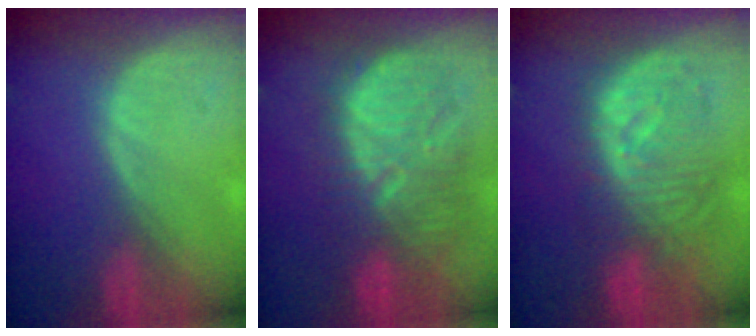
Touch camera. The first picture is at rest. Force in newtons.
{"total": 11.7, "press": 11.1, "slide": 3.8}
{"total": 10.3, "press": 9.3, "slide": 4.4}